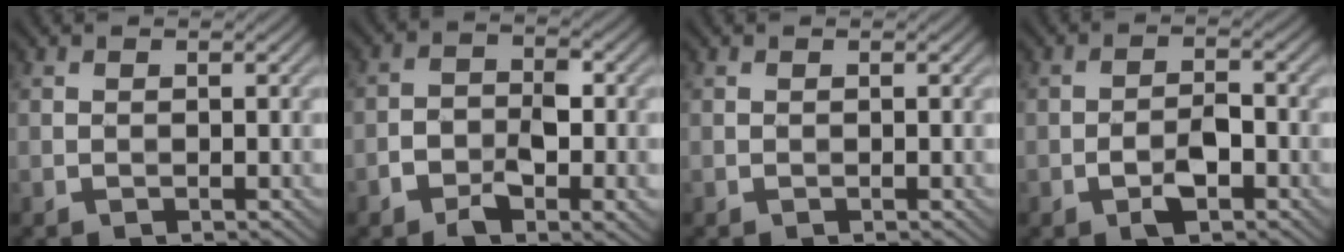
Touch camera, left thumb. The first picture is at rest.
{"total": 6.6, "force": [-3.0, 3.6, 4.8], "torque": [-0.072, -0.002, -0.054]}
{"total": 0.0}
{"total": 3.8, "force": [-1.8, 1.7, 2.8], "torque": [-0.050, 0.004, -0.037]}